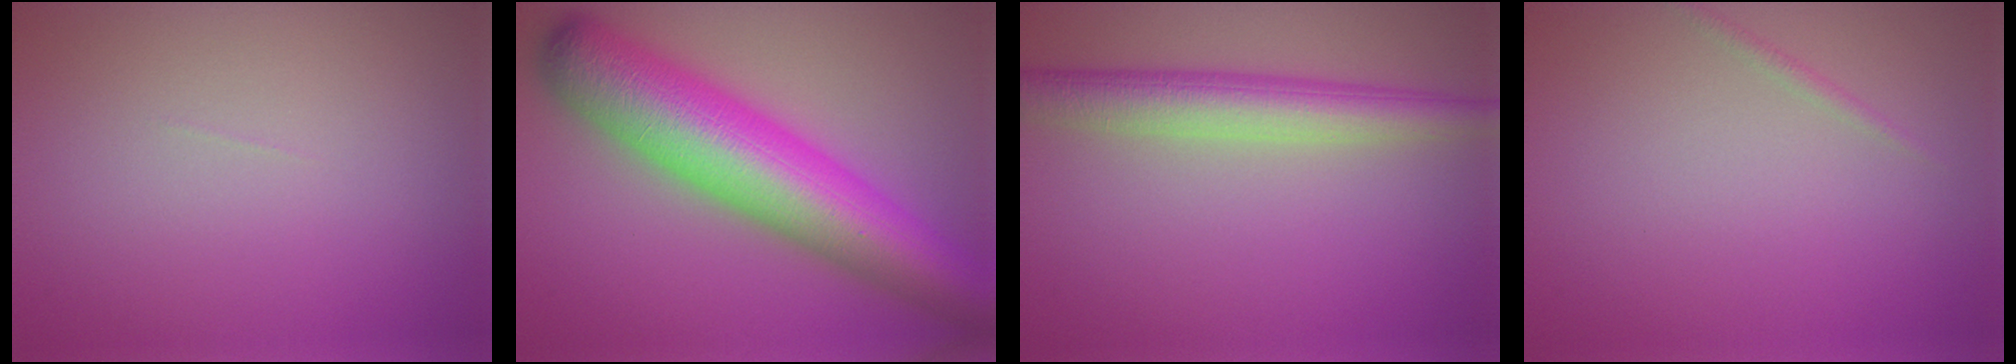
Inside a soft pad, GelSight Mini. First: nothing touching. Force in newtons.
{"total": 12.9, "press": 12.9, "slide": 0.2}
{"total": 5.1, "press": 5.1, "slide": 0.2}
{"total": 0.7, "press": 0.7, "slide": 0.0}